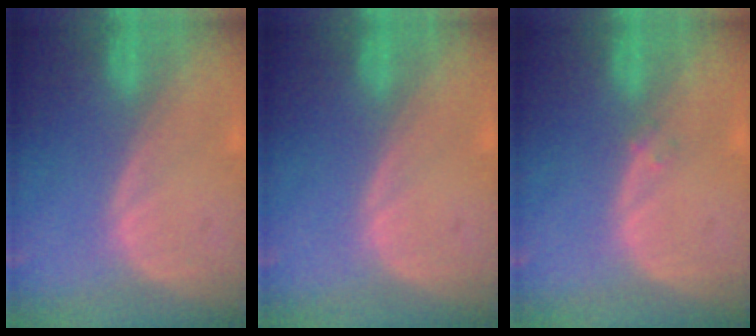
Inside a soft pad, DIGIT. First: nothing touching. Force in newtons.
{"total": 0.0}
{"total": 1.0, "press": 0.9, "slide": 0.4}